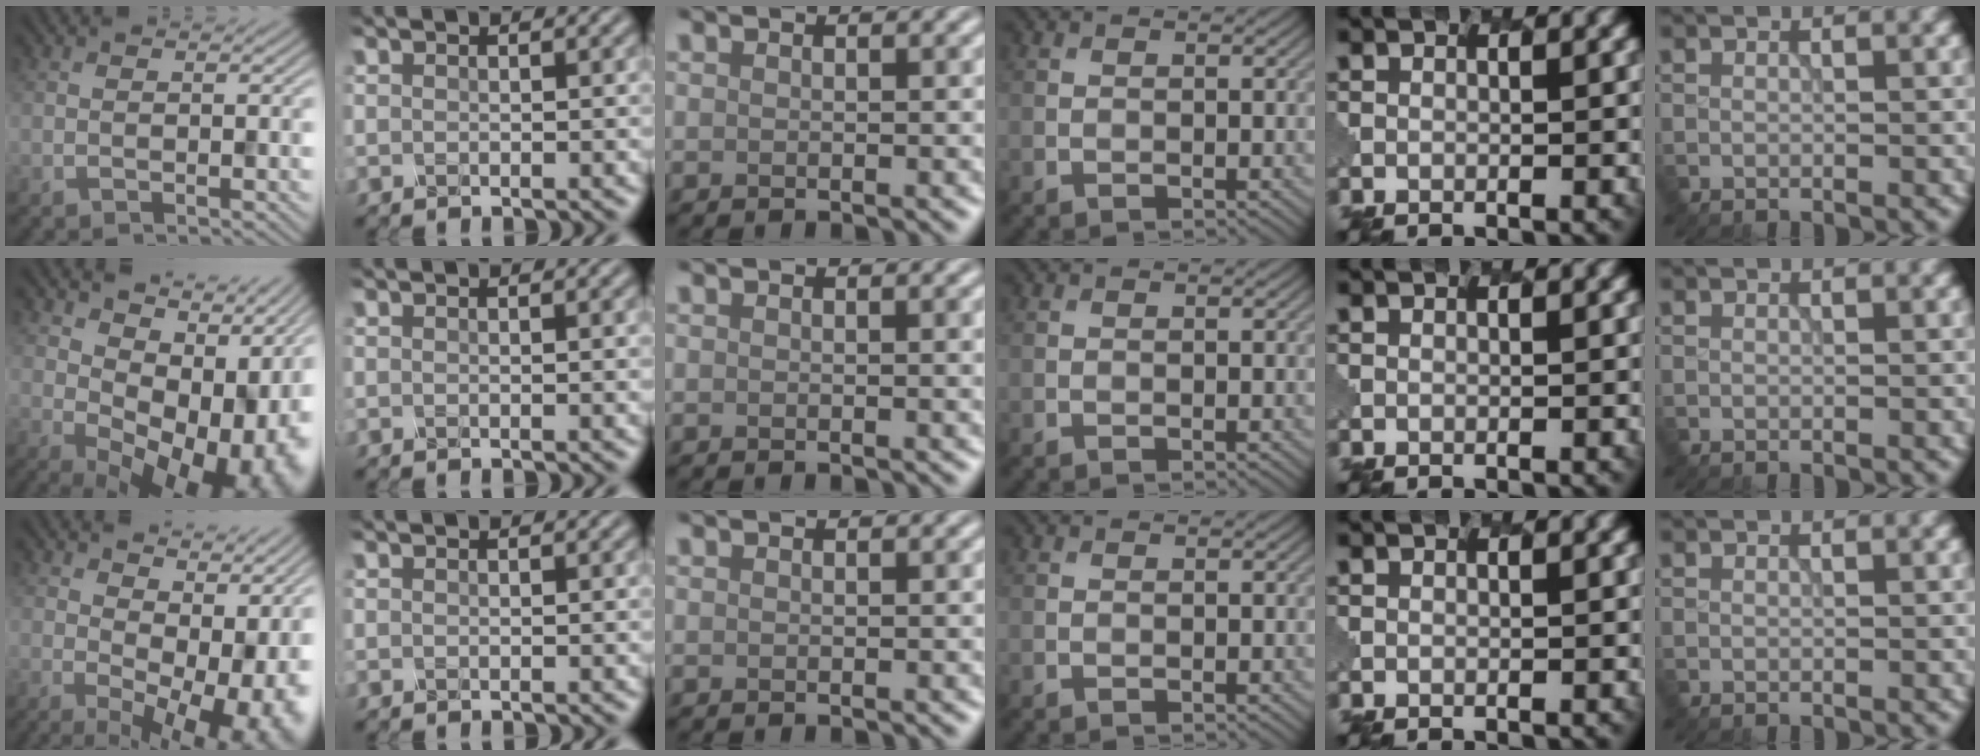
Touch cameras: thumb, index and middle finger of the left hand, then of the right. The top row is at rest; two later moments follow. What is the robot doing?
{"motion": "dispense", "object": "dispenser bottle"}